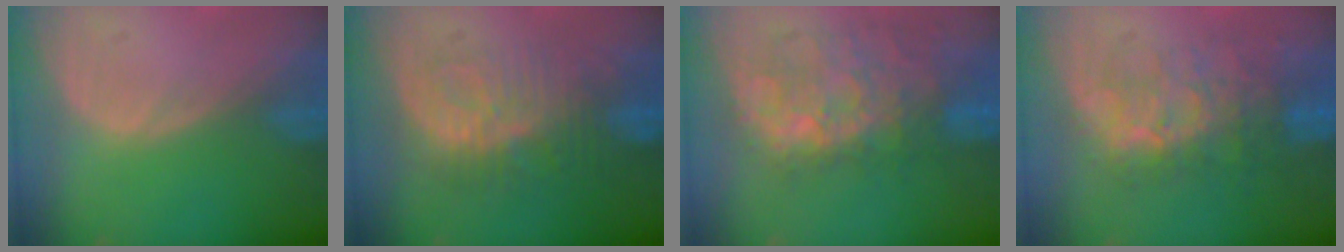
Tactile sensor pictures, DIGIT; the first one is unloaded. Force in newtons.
{"total": 9.4, "press": 8.8, "slide": 3.3}
{"total": 9.6, "press": 9.3, "slide": 2.3}
{"total": 8.9, "press": 8.3, "slide": 3.3}